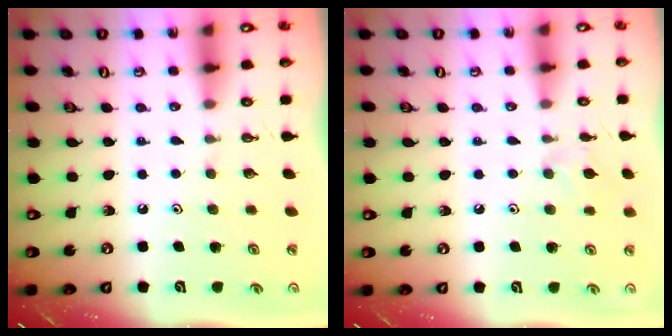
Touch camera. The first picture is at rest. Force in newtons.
{"total": 5.0, "press": 5.0, "slide": 0.7}